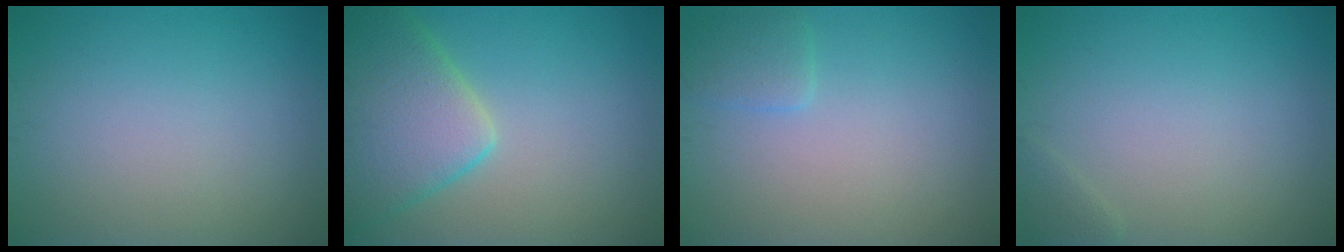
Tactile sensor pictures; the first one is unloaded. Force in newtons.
{"total": 7.4, "press": 7.3, "slide": 0.6}
{"total": 1.6, "press": 1.6, "slide": 0.1}
{"total": 0.8, "press": 0.8, "slide": 0.1}